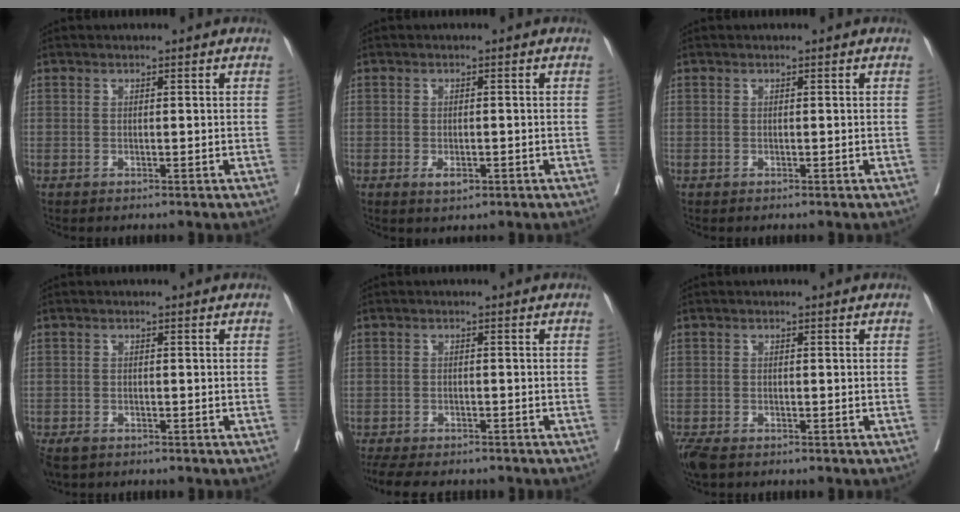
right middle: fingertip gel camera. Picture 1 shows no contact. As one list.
[{"total": 2.3, "force": [-1.0, 1.1, 1.7], "torque": [-0.025, 0.000, -0.011]}, {"total": 0.0}, {"total": 3.8, "force": [-2.8, 2.0, 1.7], "torque": [-0.034, -0.008, -0.047]}, {"total": 10.4, "force": [-8.8, 3.2, 4.4], "torque": [-0.076, -0.007, -0.124]}, {"total": 4.4, "force": [-3.2, 1.8, 2.4], "torque": [-0.051, -0.013, -0.058]}]